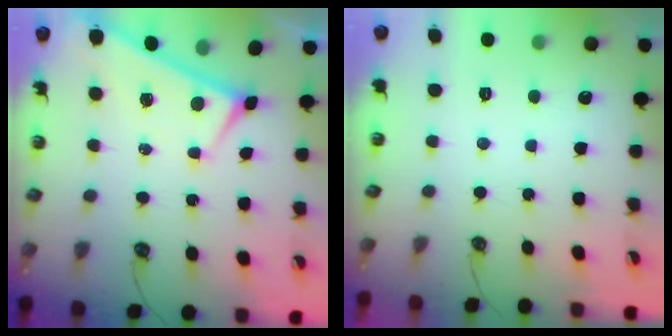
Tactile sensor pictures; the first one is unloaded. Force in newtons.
{"total": 0.0}